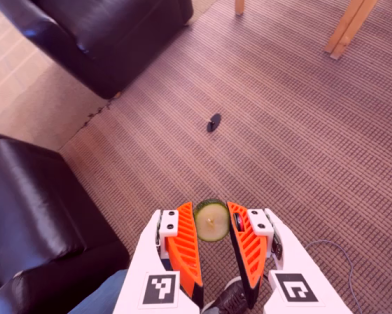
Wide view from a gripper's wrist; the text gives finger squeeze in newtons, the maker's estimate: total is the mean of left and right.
{"total": 9.4, "left": 9.4, "right": 9.5}